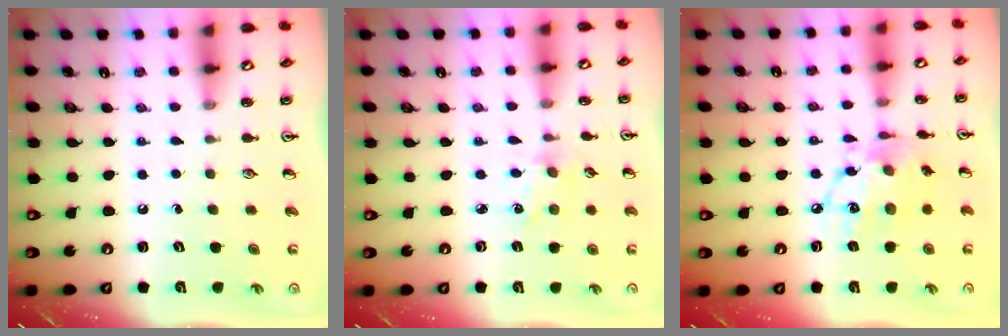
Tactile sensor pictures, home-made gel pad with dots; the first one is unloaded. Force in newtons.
{"total": 1.6, "press": 1.5, "slide": 0.3}
{"total": 14.4, "press": 14.4, "slide": 1.2}